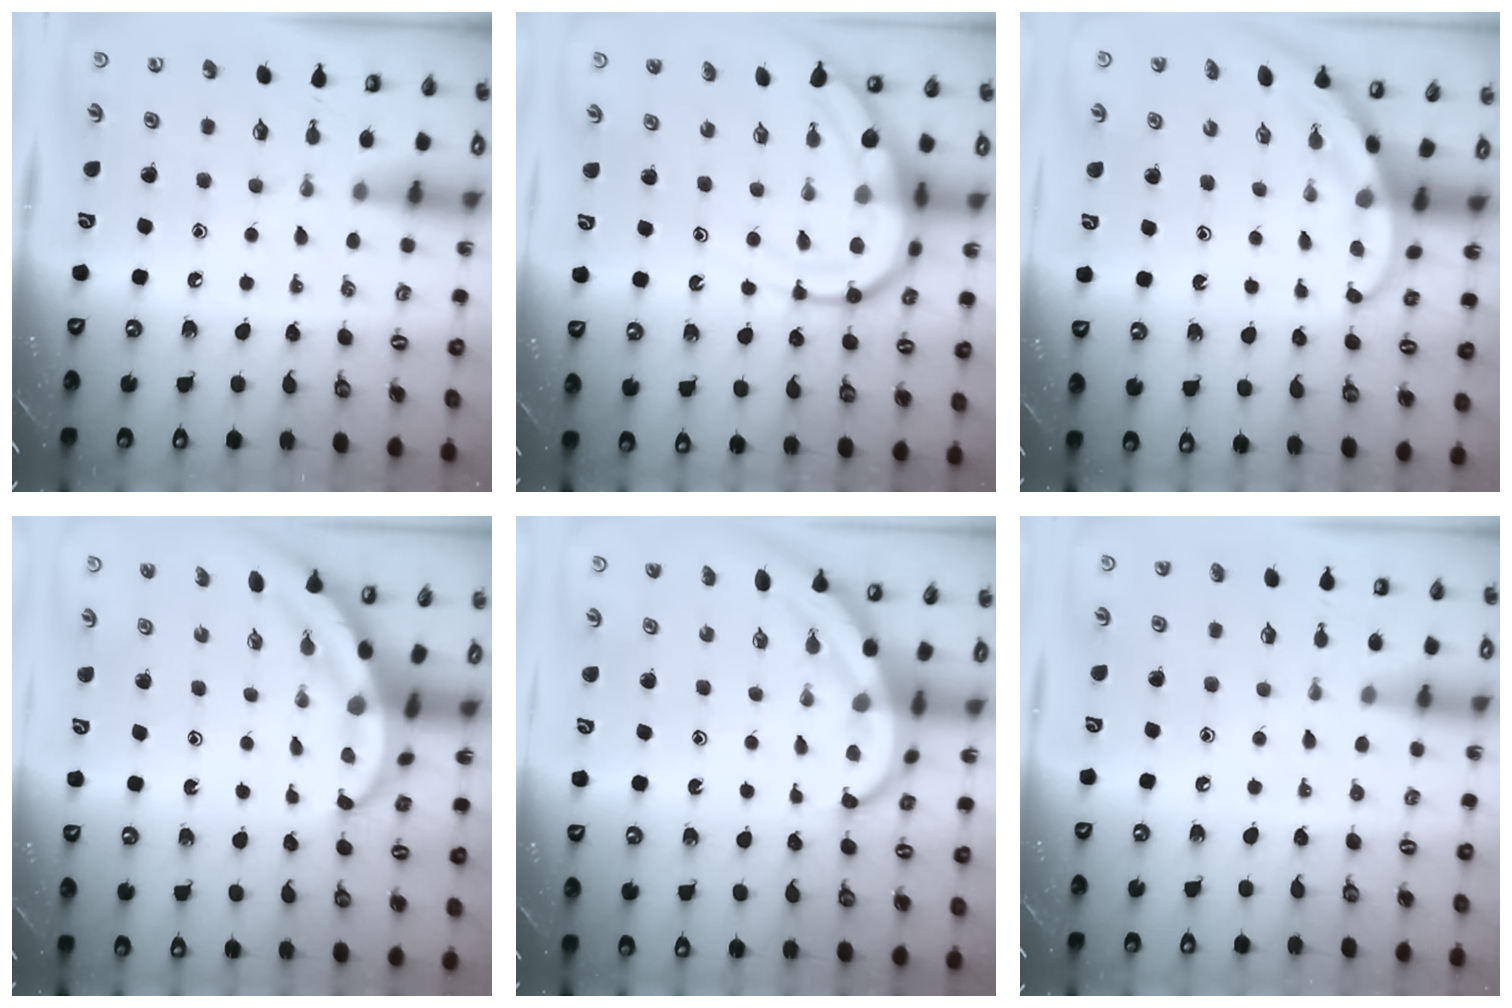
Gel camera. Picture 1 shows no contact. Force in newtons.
{"total": 11.3, "press": 11.3, "slide": 1.1}
{"total": 3.3, "press": 3.3, "slide": 0.1}
{"total": 4.9, "press": 4.8, "slide": 0.6}
{"total": 7.7, "press": 7.6, "slide": 0.8}
{"total": 2.5, "press": 2.4, "slide": 0.3}